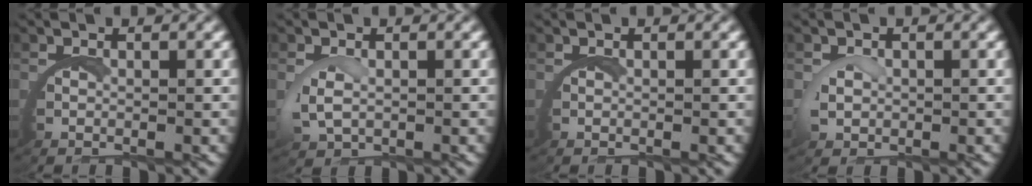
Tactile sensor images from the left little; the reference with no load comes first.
{"total": 1.8, "force": [0.5, 0.9, 1.4], "torque": [-0.055, -0.011, 0.019]}
{"total": 0.0}
{"total": 1.0, "force": [0.5, 0.5, 0.7], "torque": [-0.035, -0.006, 0.012]}